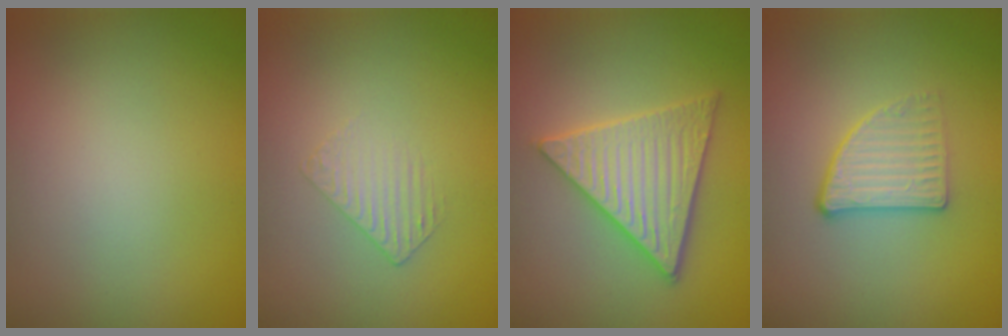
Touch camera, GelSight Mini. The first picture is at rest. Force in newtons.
{"total": 1.0, "press": 0.3, "slide": 1.0}
{"total": 5.6, "press": 5.6, "slide": 0.7}
{"total": 2.7, "press": 2.4, "slide": 1.2}